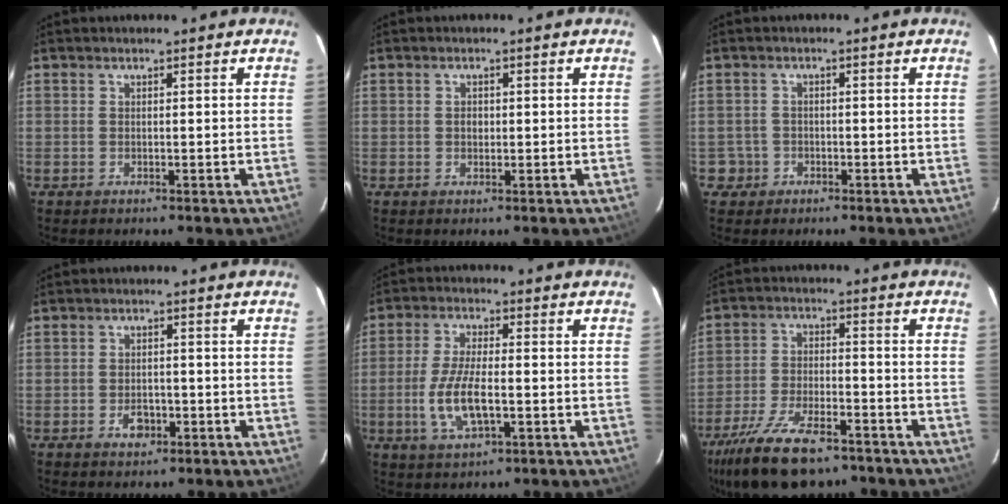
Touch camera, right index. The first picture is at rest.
{"total": 1.2, "force": [0.0, 1.0, 0.6], "torque": [-0.010, 0.004, 0.001]}
{"total": 2.9, "force": [-1.0, 2.7, -0.1], "torque": [0.003, 0.019, -0.014]}
{"total": 3.4, "force": [-1.6, 2.3, 1.9], "torque": [-0.037, 0.003, -0.023]}
{"total": 9.4, "force": [-2.3, 3.3, 8.5], "torque": [-0.175, -0.007, -0.042]}
{"total": 17.4, "force": [-12.6, 7.0, 9.9], "torque": [-0.216, -0.031, -0.214]}